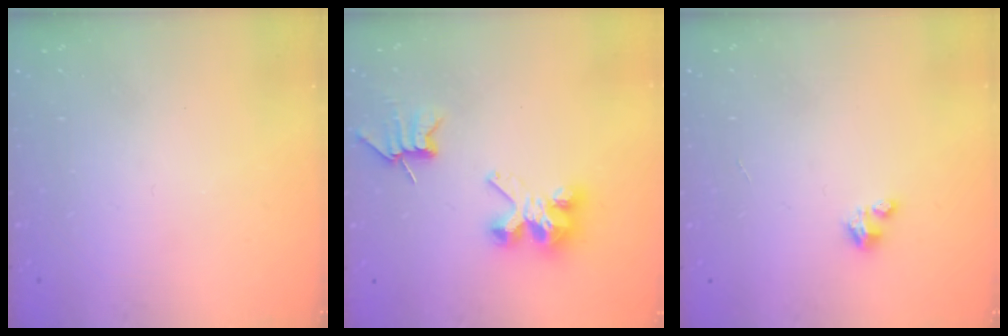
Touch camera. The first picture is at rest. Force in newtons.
{"total": 7.5, "press": 7.5, "slide": 0.6}
{"total": 2.4, "press": 2.4, "slide": 0.2}